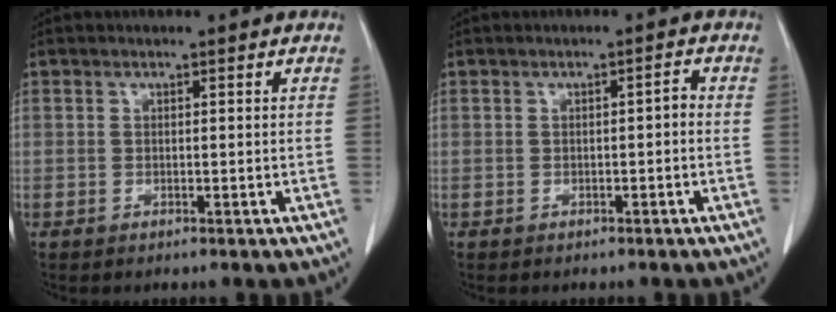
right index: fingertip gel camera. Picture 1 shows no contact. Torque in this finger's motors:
{"motor_torque": [0.19, -0.17, 0.04, 0.02]}